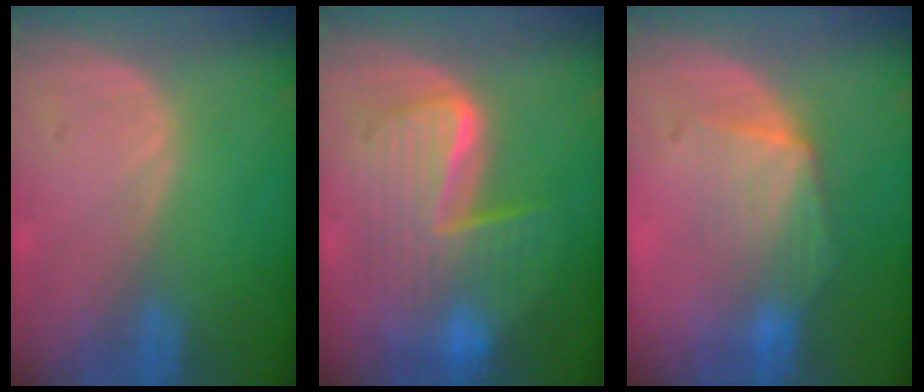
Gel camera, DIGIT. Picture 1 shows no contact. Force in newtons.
{"total": 10.3, "press": 10.3, "slide": 0.9}
{"total": 7.0, "press": 6.6, "slide": 2.3}